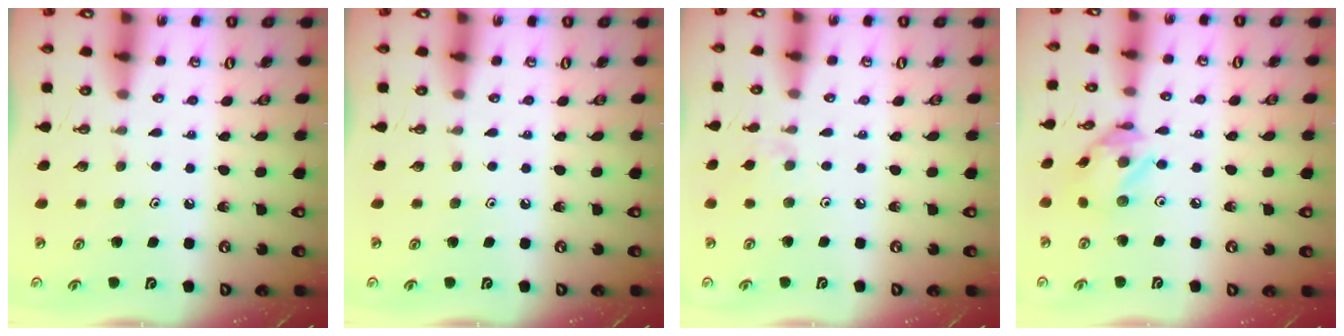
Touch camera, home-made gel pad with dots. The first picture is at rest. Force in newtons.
{"total": 0.0}
{"total": 2.0, "press": 1.9, "slide": 0.5}
{"total": 10.3, "press": 10.3, "slide": 0.8}